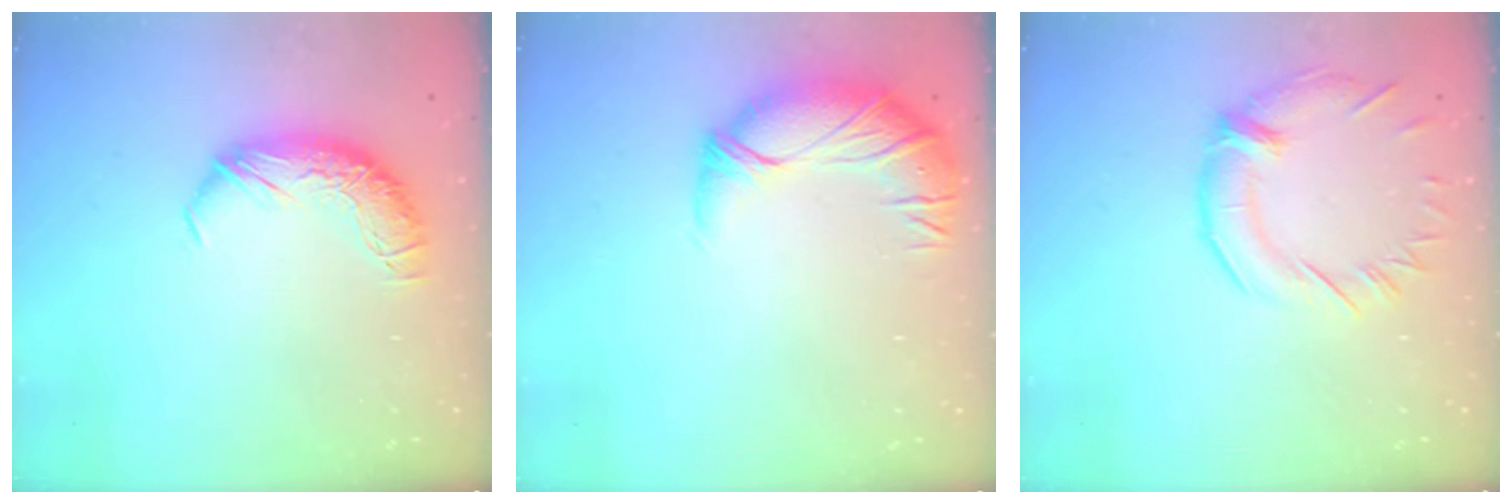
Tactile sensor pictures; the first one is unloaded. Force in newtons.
{"total": 3.6, "press": 2.8, "slide": 2.2}
{"total": 0.8, "press": 0.4, "slide": 0.7}